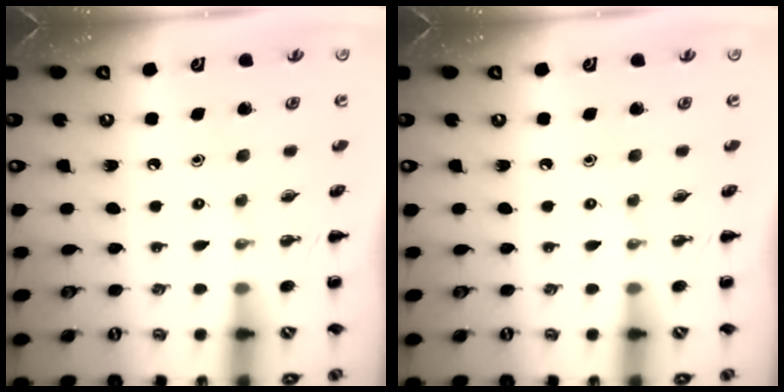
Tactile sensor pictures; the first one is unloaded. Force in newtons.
{"total": 0.0}